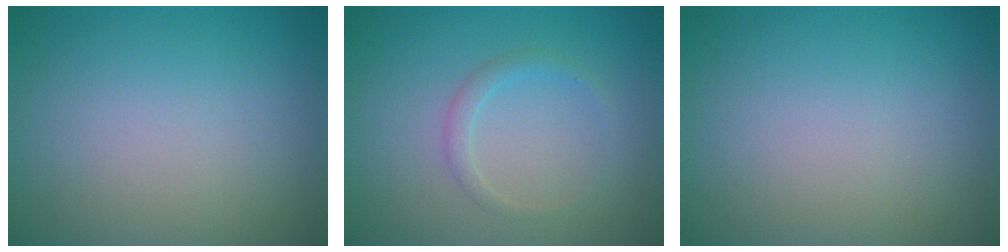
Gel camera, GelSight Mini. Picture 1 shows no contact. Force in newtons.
{"total": 1.3, "press": 1.3, "slide": 0.0}
{"total": 0.0}